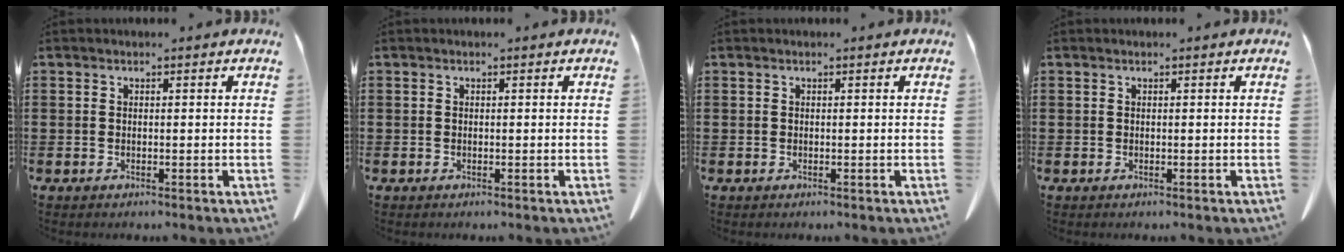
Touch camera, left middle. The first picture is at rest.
{"total": 0.0}
{"total": 0.0}
{"total": 0.0}